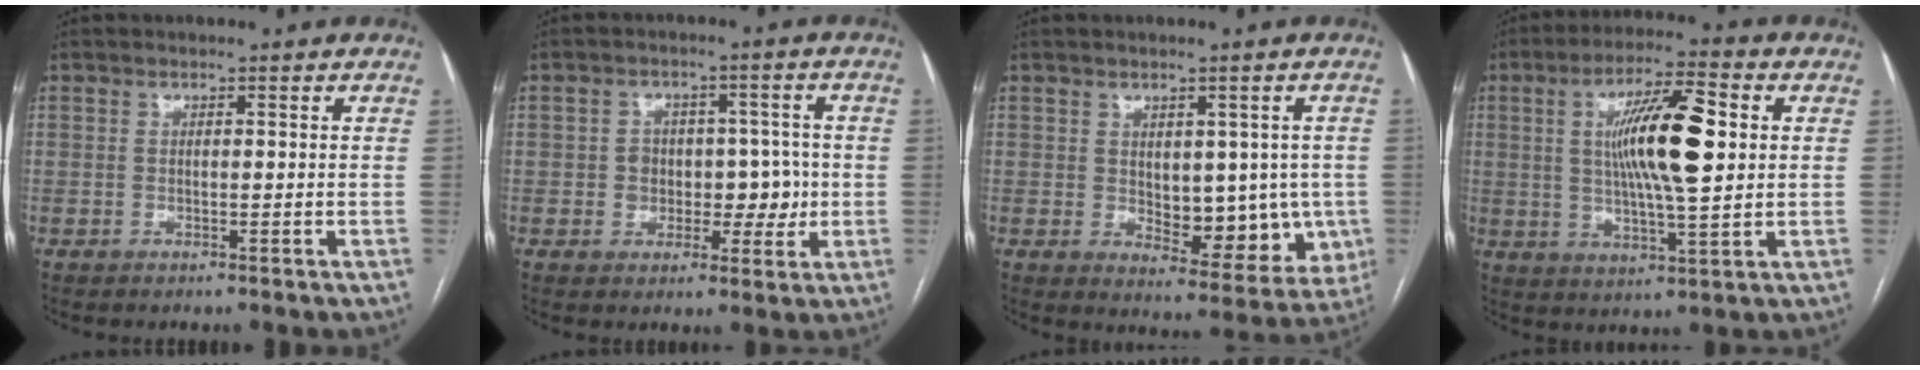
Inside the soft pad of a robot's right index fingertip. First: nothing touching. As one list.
[{"total": 6.2, "force": [-0.6, 5.1, 3.4], "torque": [-0.025, 0.026, -0.002]}, {"total": 10.3, "force": [-0.4, 5.7, 8.6], "torque": [-0.095, 0.001, 0.015]}, {"total": 13.1, "force": [2.3, 2.2, 12.7], "torque": [-0.224, 0.011, 0.037]}]